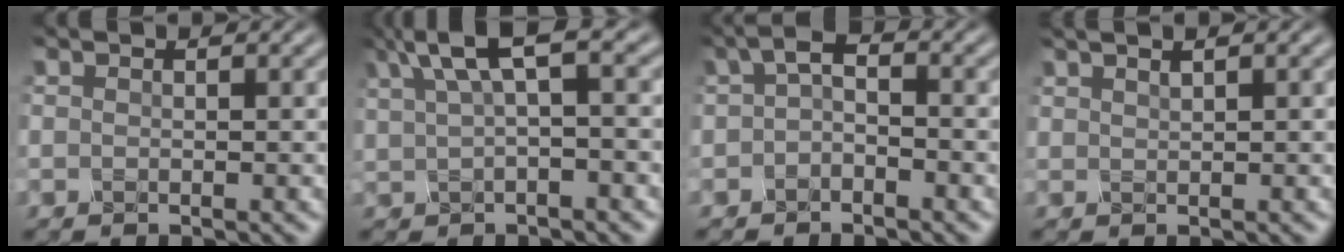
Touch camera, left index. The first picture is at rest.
{"total": 5.1, "force": [2.1, 1.5, 4.3], "torque": [-0.088, 0.018, 0.042]}
{"total": 2.2, "force": [-0.6, 1.3, 1.7], "torque": [-0.031, 0.012, -0.018]}
{"total": 0.8, "force": [0.6, 0.1, 0.5], "torque": [-0.009, 0.006, 0.012]}